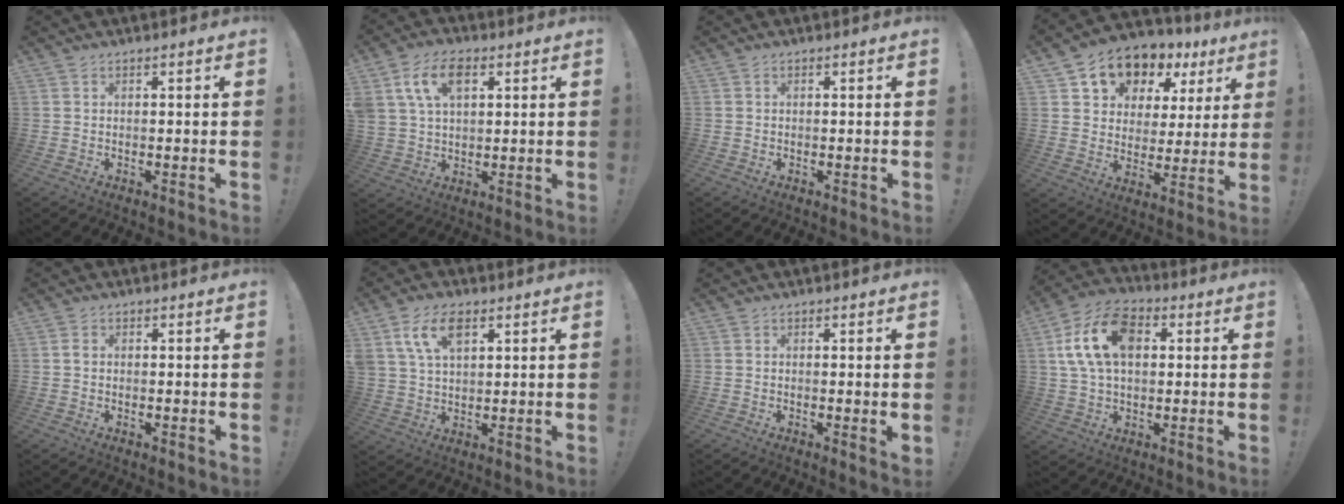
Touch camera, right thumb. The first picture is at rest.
{"total": 11.1, "force": [4.6, 7.0, 7.3], "torque": [-0.135, 0.006, 0.087]}
{"total": 0.0}
{"total": 11.3, "force": [7.5, 7.5, 3.9], "torque": [-0.062, -0.059, 0.139]}
{"total": 0.9, "force": [0.1, 0.8, 0.5], "torque": [-0.007, 0.003, 0.001]}
{"total": 10.2, "force": [4.8, 5.8, 6.8], "torque": [-0.127, 0.000, 0.090]}
{"total": 1.6, "force": [0.4, -0.1, 1.6], "torque": [-0.013, -0.008, 0.005]}
{"total": 16.9, "force": [3.9, 11.1, 12.1], "torque": [-0.231, 0.005, 0.071]}